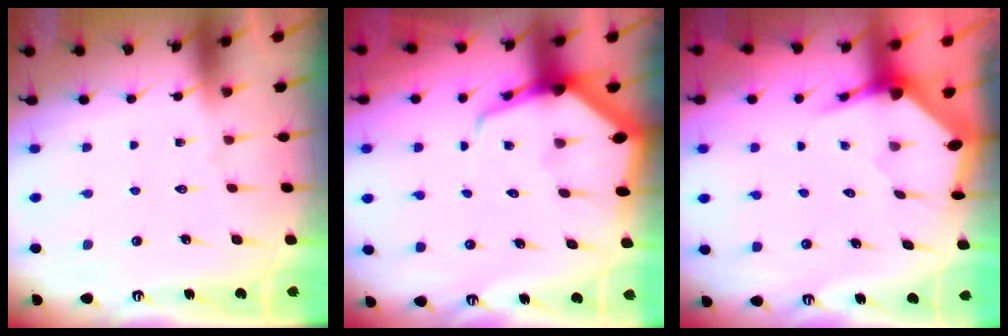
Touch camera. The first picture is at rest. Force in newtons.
{"total": 7.2, "press": 7.1, "slide": 0.8}
{"total": 3.6, "press": 3.6, "slide": 0.5}